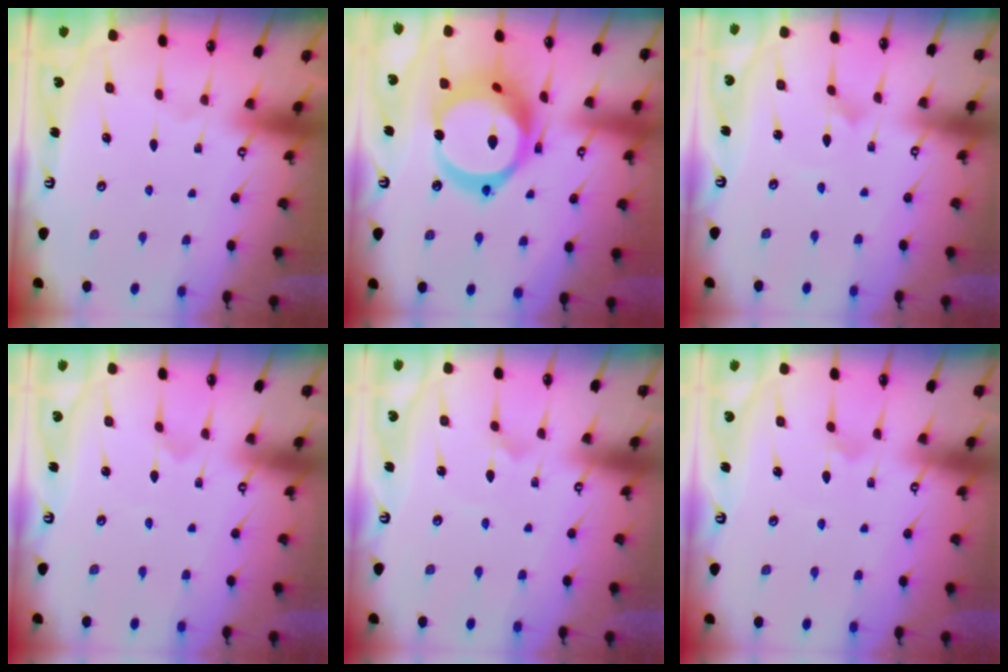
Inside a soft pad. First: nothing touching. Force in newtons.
{"total": 23.3, "press": 23.2, "slide": 2.7}
{"total": 1.7, "press": 1.7, "slide": 0.0}
{"total": 0.0}
{"total": 2.3, "press": 2.3, "slide": 0.0}
{"total": 3.4, "press": 3.4, "slide": 0.2}